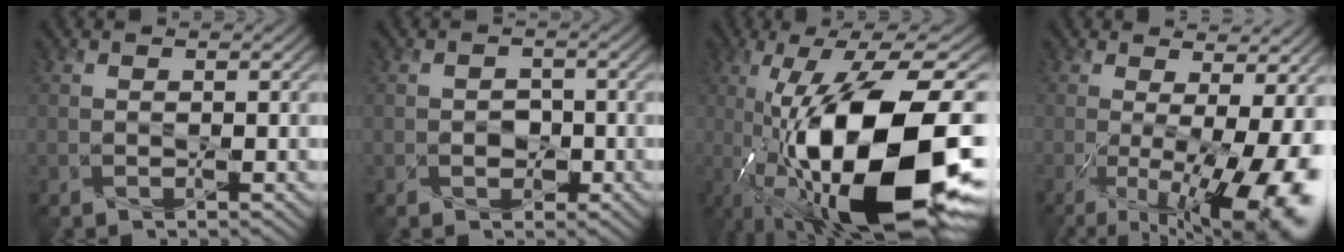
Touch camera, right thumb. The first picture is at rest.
{"total": 1.9, "force": [-0.8, 1.6, 0.5], "torque": [-0.009, -0.006, -0.012]}
{"total": 19.4, "force": [-5.2, 6.6, 17.5], "torque": [-0.322, -0.002, -0.085]}
{"total": 14.7, "force": [-3.2, 5.4, 13.3], "torque": [-0.185, -0.033, -0.021]}